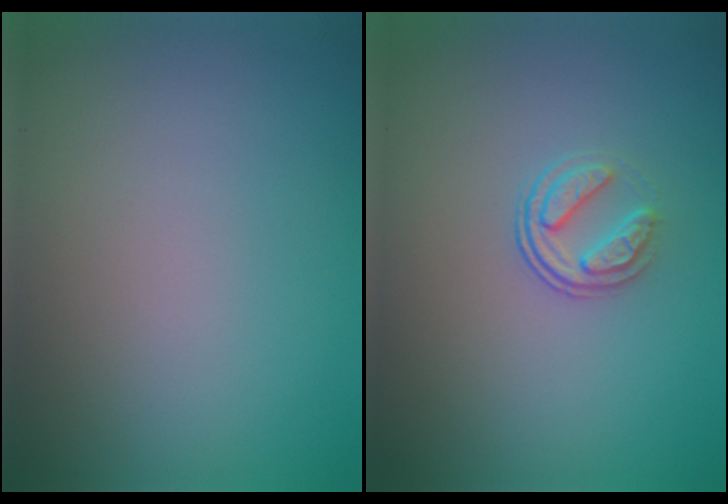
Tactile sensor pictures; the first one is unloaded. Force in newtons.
{"total": 2.3, "press": 1.7, "slide": 1.6}